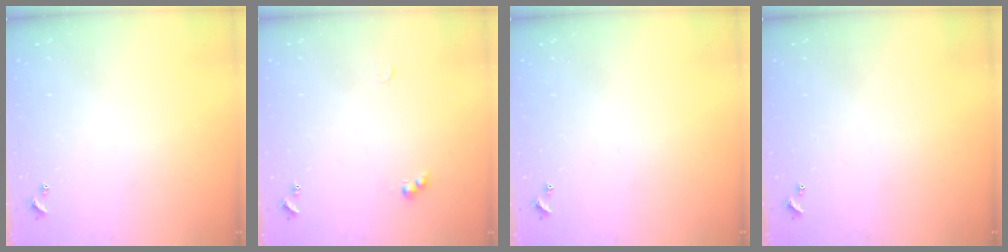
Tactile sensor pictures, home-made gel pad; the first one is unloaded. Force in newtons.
{"total": 1.8, "press": 1.8, "slide": 0.4}
{"total": 0.0}
{"total": 0.0}